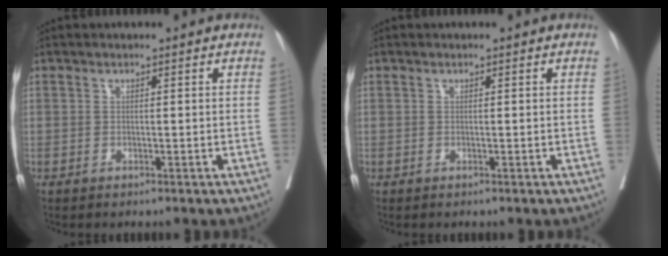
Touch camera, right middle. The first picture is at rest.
{"total": 0.0}